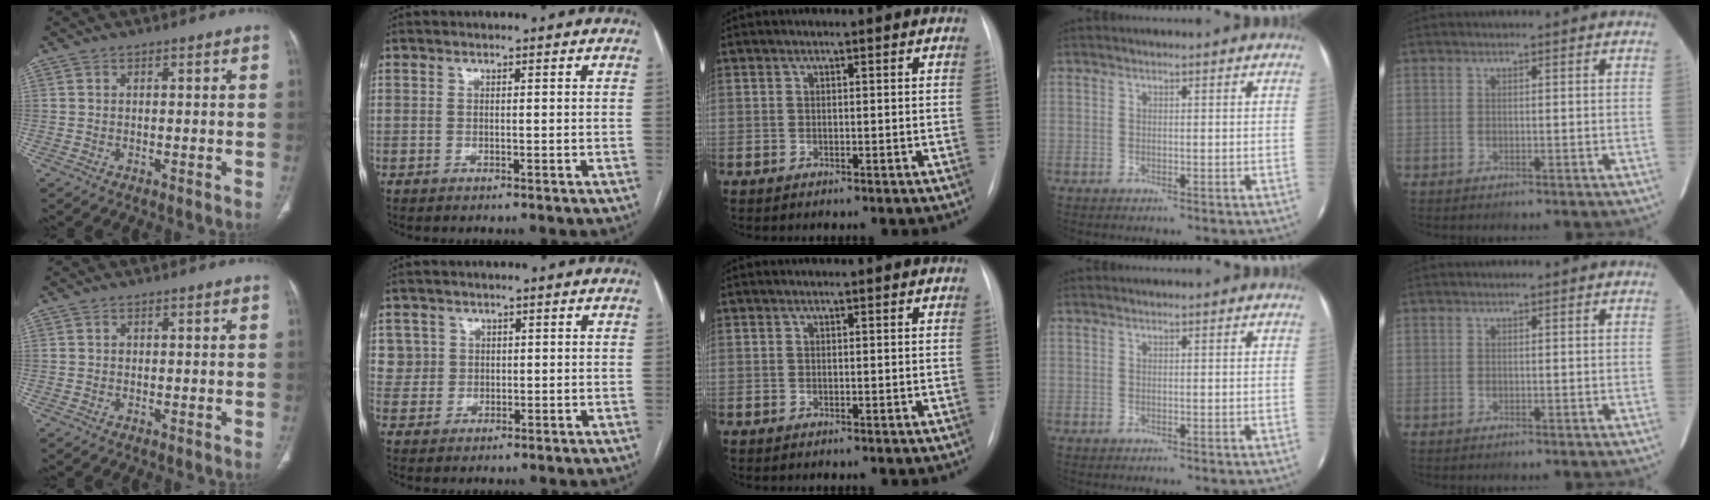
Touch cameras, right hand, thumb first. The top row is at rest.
{"thumb": {"total": 0.5, "force": [0.1, 0.4, 0.2], "torque": [-0.002, 0.001, 0.004]}, "index": {"total": 3.4, "force": [1.1, 3.2, -0.4], "torque": [0.028, 0.008, 0.018]}}